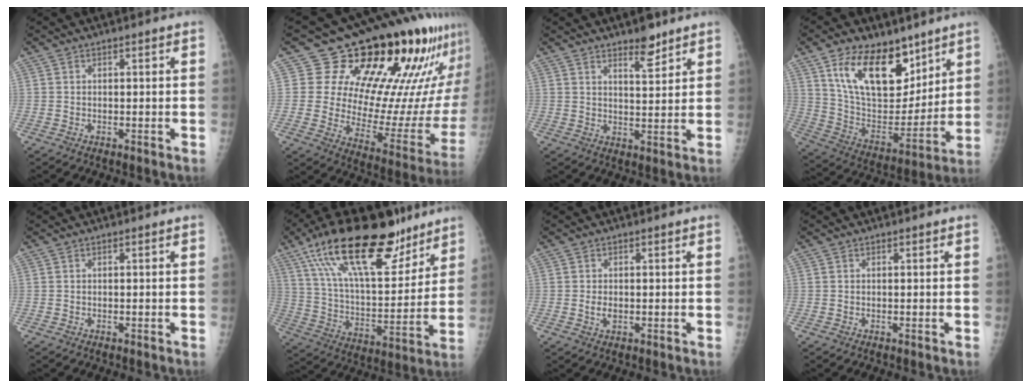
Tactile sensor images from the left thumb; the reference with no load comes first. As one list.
[{"total": 25.1, "force": [16.0, 10.7, 16.1], "torque": [-0.181, -0.070, 0.224]}, {"total": 5.2, "force": [3.9, 1.7, 3.1], "torque": [-0.032, -0.031, 0.061]}, {"total": 19.9, "force": [11.6, 10.8, 11.9], "torque": [-0.151, -0.068, 0.215]}, {"total": 0.0}, {"total": 26.6, "force": [17.1, 10.4, 17.5], "torque": [-0.261, -0.041, 0.289]}, {"total": 1.9, "force": [-0.1, 1.3, 1.4], "torque": [-0.023, -0.002, -0.001]}, {"total": 0.0}]